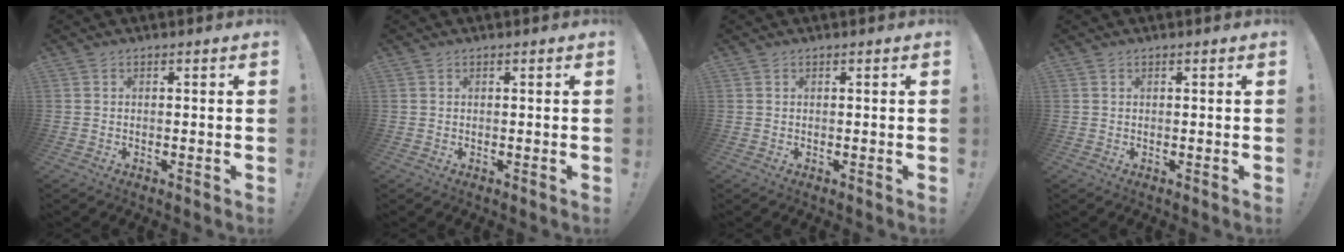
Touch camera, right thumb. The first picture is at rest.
{"total": 0.0}
{"total": 0.0}
{"total": 0.0}